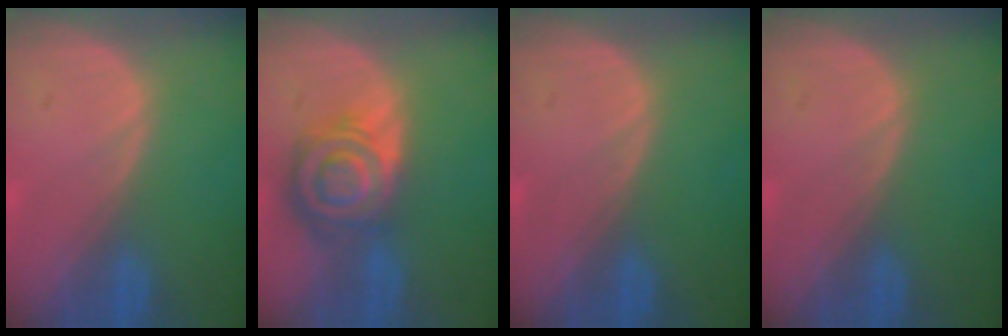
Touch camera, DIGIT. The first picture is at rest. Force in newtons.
{"total": 8.6, "press": 7.4, "slide": 4.3}
{"total": 0.0}
{"total": 0.0}